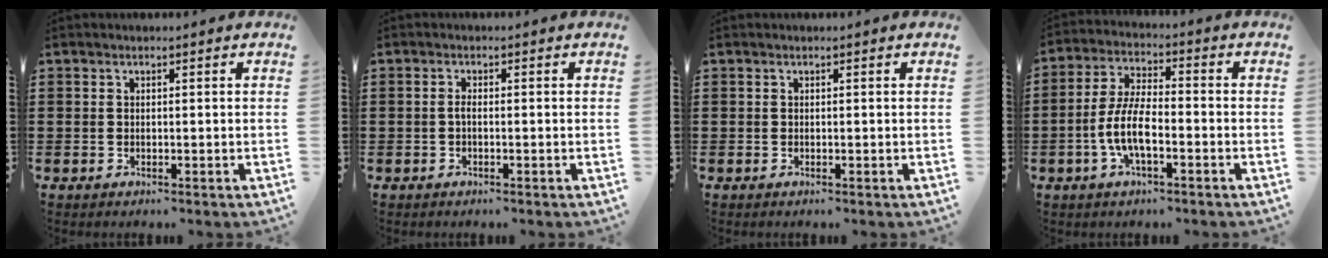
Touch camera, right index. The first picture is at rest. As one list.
[{"total": 1.2, "force": [-0.4, 0.3, 1.1], "torque": [-0.030, -0.003, -0.010]}, {"total": 0.0}, {"total": 7.5, "force": [-2.5, 2.5, 6.6], "torque": [-0.159, -0.012, -0.055]}]